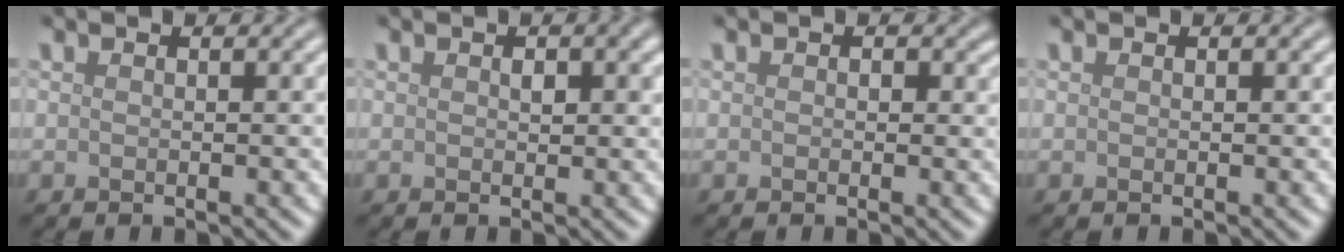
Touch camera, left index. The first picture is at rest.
{"total": 1.2, "force": [0.3, 0.7, 0.9], "torque": [-0.011, -0.001, 0.006]}
{"total": 0.5, "force": [0.1, 0.5, 0.2], "torque": [0.001, -0.004, -0.001]}
{"total": 0.0}